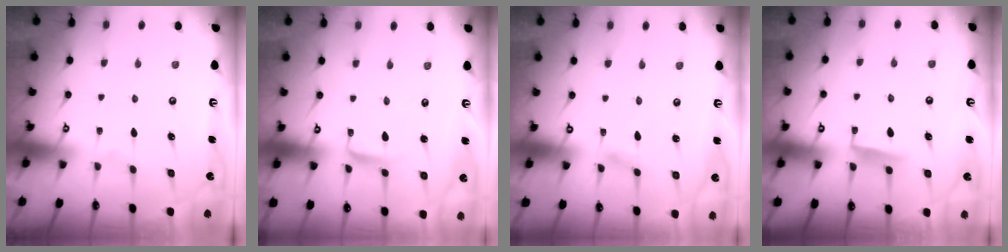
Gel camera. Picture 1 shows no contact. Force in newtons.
{"total": 2.9, "press": 2.9, "slide": 0.2}
{"total": 1.1, "press": 1.1, "slide": 0.1}
{"total": 5.6, "press": 5.5, "slide": 0.7}